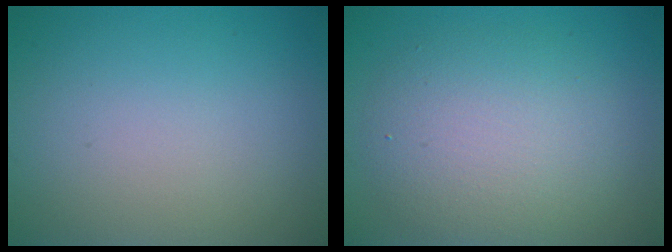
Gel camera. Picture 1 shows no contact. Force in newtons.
{"total": 5.6, "press": 5.6, "slide": 0.2}